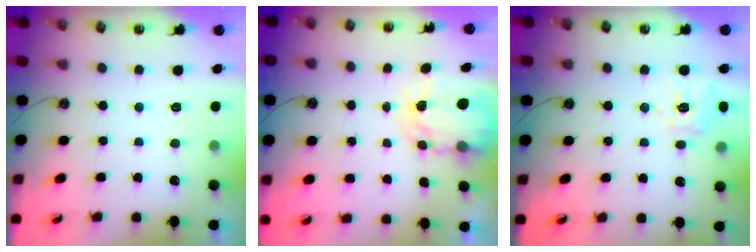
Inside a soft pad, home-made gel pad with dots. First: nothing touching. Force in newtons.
{"total": 4.3, "press": 4.3, "slide": 0.3}
{"total": 10.4, "press": 10.4, "slide": 1.1}